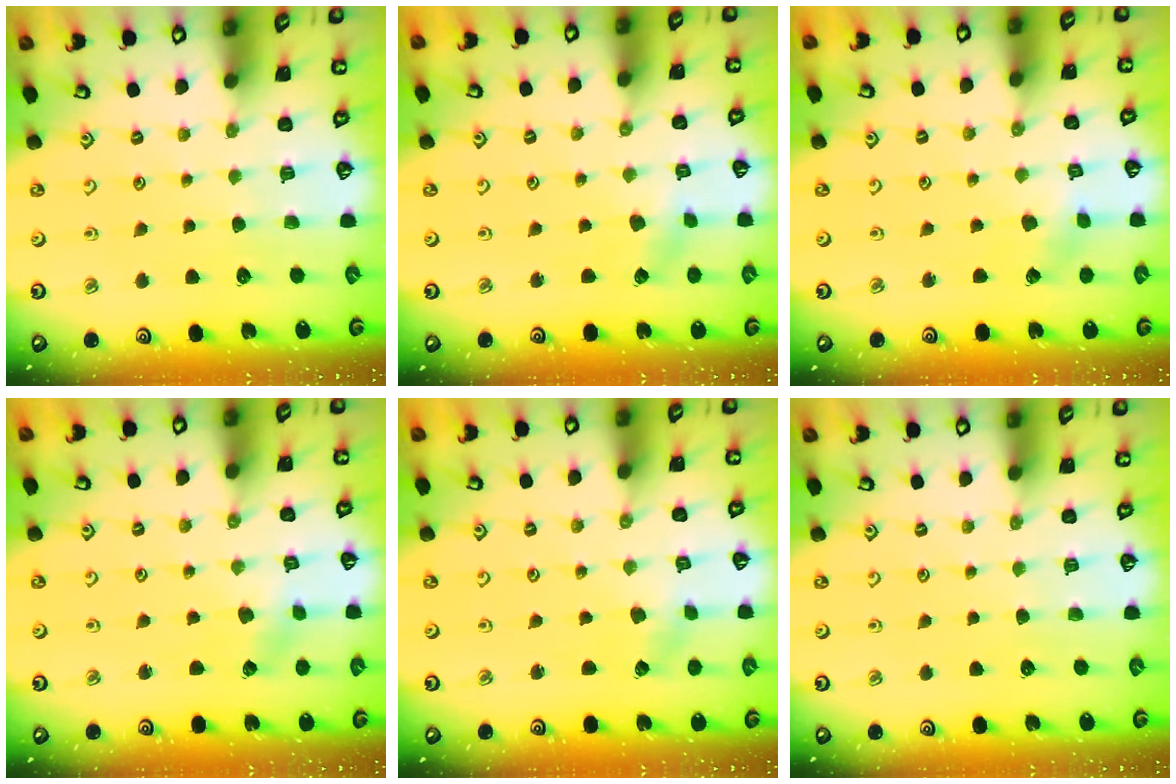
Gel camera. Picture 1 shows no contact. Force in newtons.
{"total": 2.7, "press": 2.6, "slide": 0.6}
{"total": 2.5, "press": 2.5, "slide": 0.2}
{"total": 1.9, "press": 1.9, "slide": 0.2}
{"total": 0.7, "press": 0.7, "slide": 0.0}
{"total": 0.0}